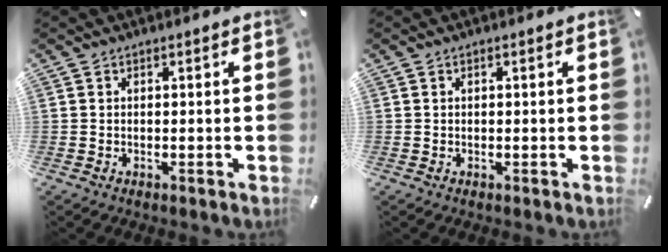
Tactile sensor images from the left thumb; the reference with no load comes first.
{"total": 0.0}